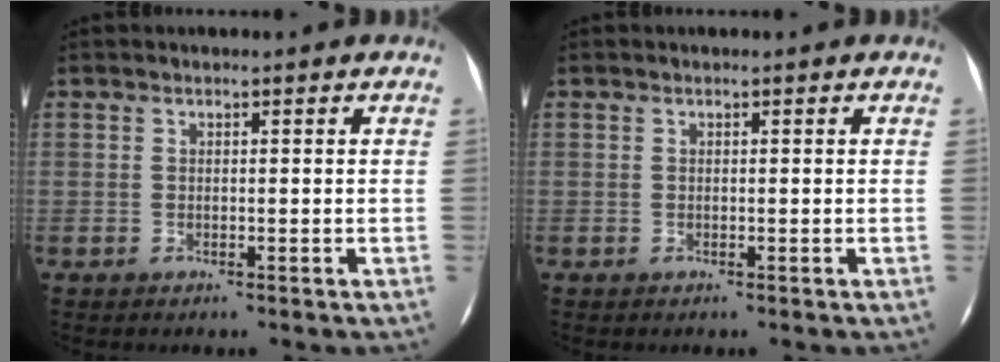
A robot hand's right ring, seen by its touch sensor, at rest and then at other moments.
{"total": 0.0}